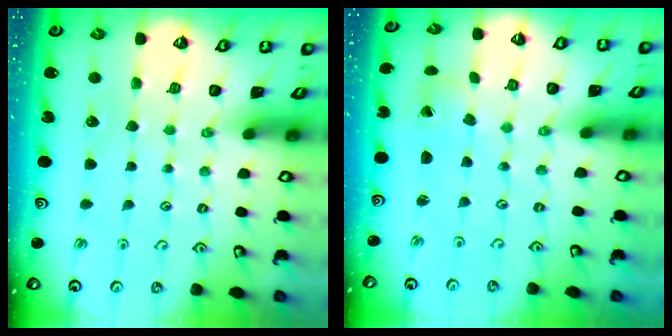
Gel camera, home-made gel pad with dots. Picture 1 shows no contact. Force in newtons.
{"total": 0.0}